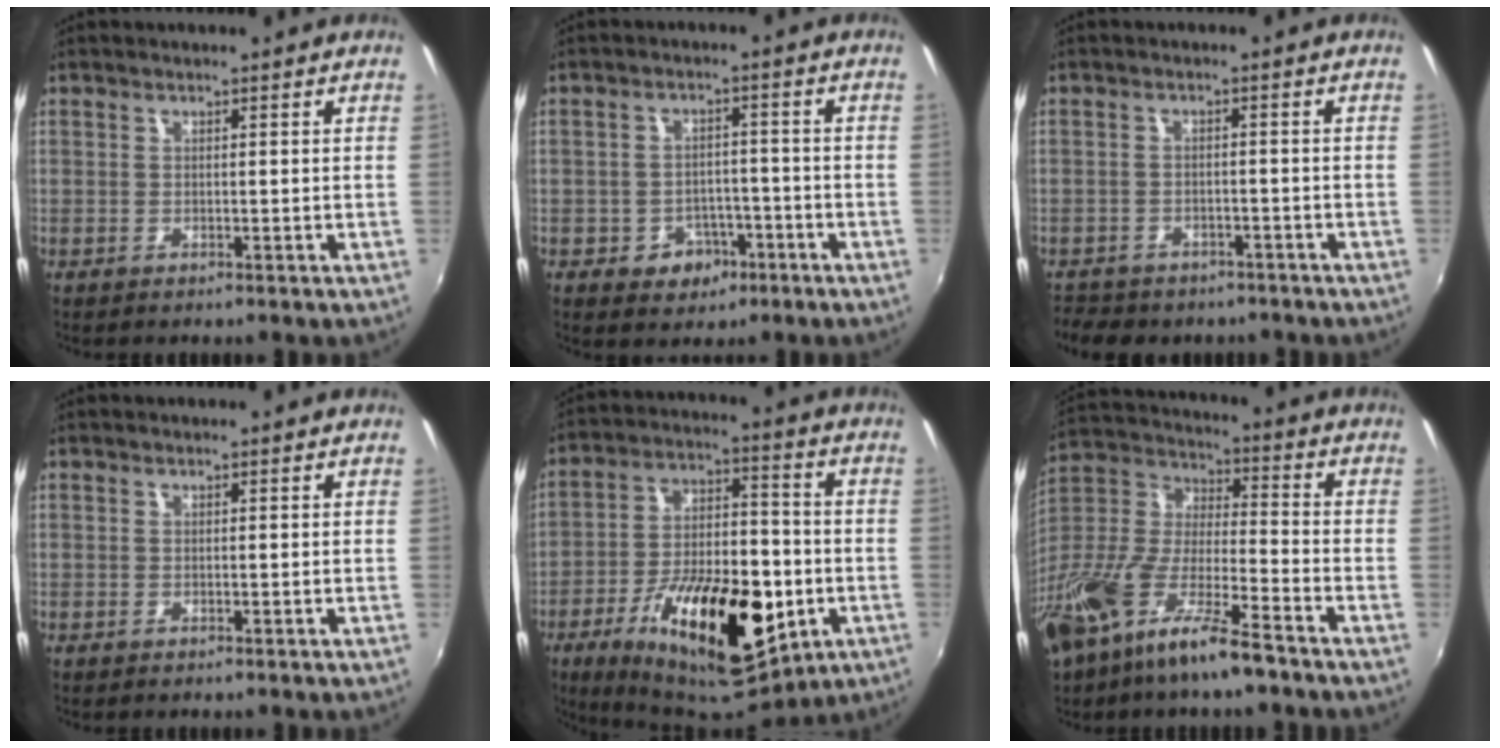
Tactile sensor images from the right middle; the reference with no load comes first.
{"total": 4.8, "force": [-2.5, 3.8, 1.6], "torque": [-0.038, 0.011, -0.022]}
{"total": 8.3, "force": [-6.6, 4.0, 2.9], "torque": [-0.077, -0.012, -0.095]}
{"total": 0.0}
{"total": 25.5, "force": [-10.2, 11.4, 20.4], "torque": [-0.364, -0.023, -0.141]}
{"total": 20.0, "force": [-12.3, 5.6, 14.7], "torque": [-0.300, -0.025, -0.236]}